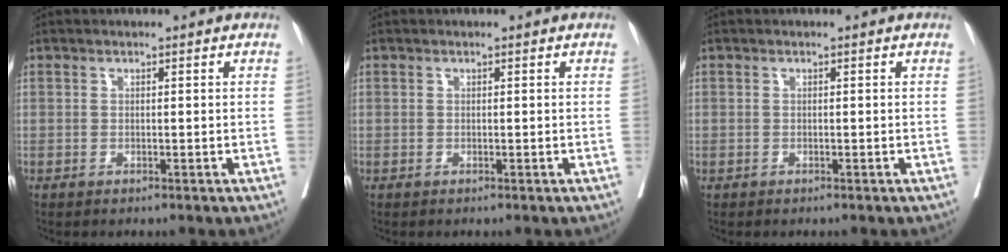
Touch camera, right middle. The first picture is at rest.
{"total": 0.0}
{"total": 0.0}